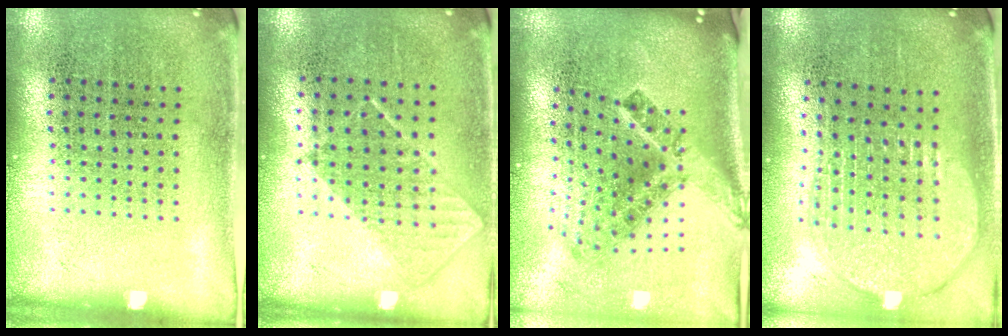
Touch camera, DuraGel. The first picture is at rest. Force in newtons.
{"total": 0.8, "press": 0.8, "slide": 0.4}
{"total": 3.0, "press": 1.7, "slide": 2.4}
{"total": 2.0, "press": 1.6, "slide": 1.1}